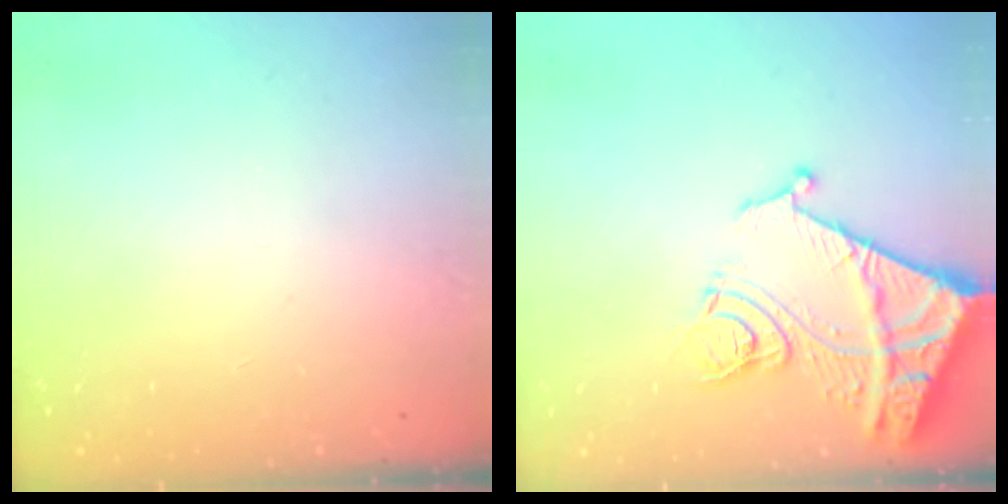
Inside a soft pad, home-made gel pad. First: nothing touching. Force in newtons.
{"total": 17.2, "press": 17.1, "slide": 2.0}